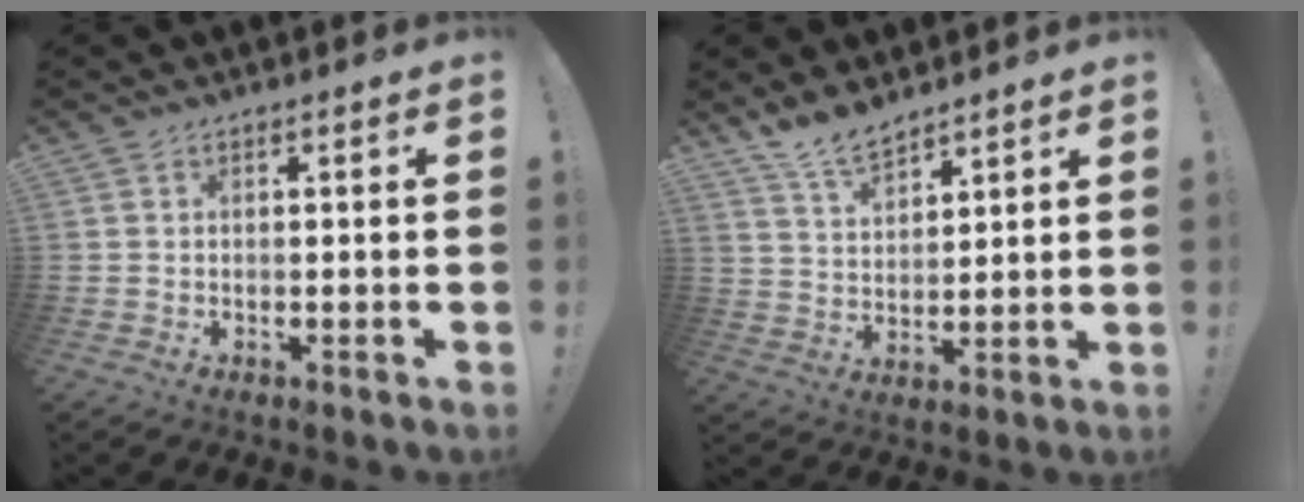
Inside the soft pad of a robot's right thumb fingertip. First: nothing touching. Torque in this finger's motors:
{"motor_torque": [0.03, 1.93, 0.57, 0.48, 0.00]}